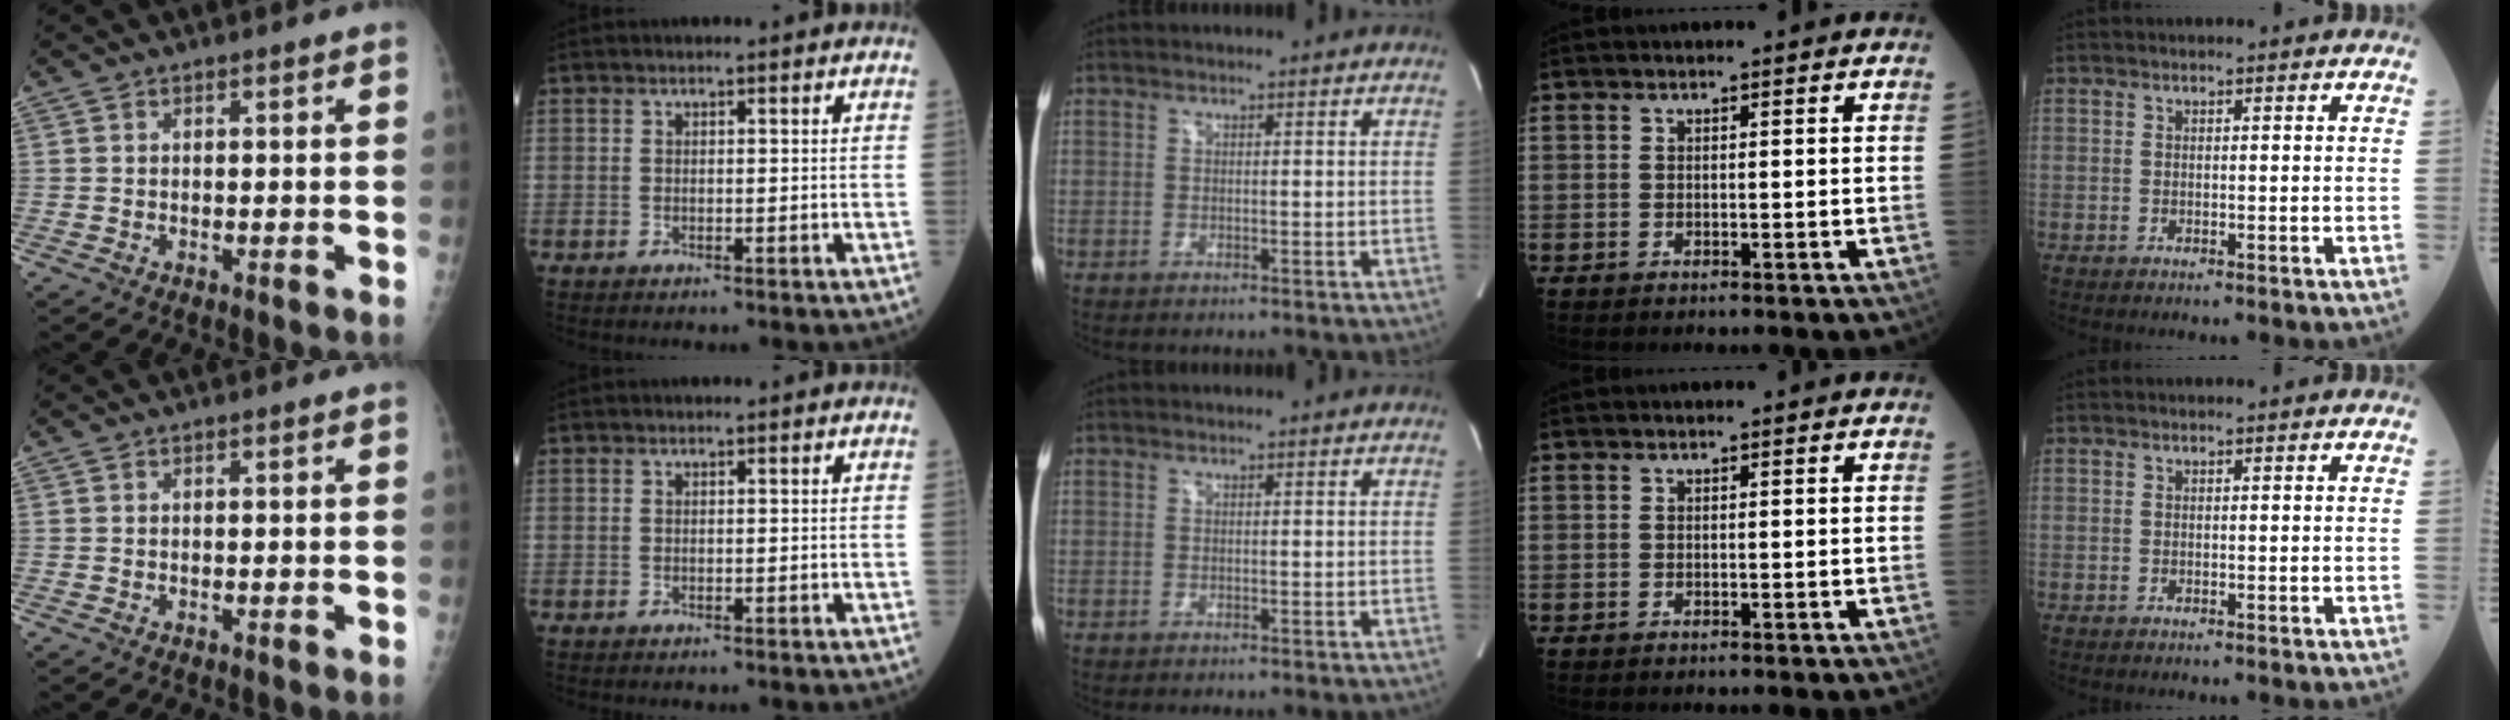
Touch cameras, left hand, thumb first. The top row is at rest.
{}